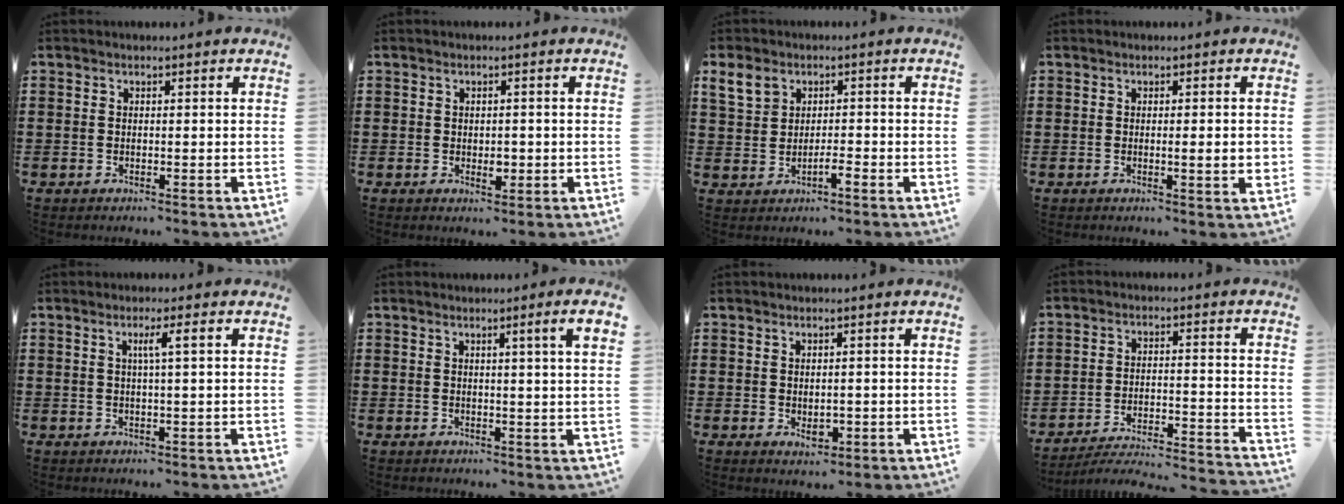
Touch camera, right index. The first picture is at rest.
{"total": 2.3, "force": [-0.3, 1.3, 1.8], "torque": [-0.025, -0.001, -0.007]}
{"total": 4.2, "force": [0.6, 2.9, 3.0], "torque": [-0.075, 0.009, 0.007]}
{"total": 2.5, "force": [-0.2, 0.2, 2.5], "torque": [-0.042, -0.005, -0.004]}
{"total": 2.7, "force": [0.6, -0.2, 2.6], "torque": [-0.050, -0.001, 0.005]}
{"total": 3.3, "force": [1.4, -0.7, 2.9], "torque": [-0.056, -0.006, 0.022]}
{"total": 2.0, "force": [0.0, 1.4, 1.4], "torque": [-0.020, -0.002, -0.001]}
{"total": 4.1, "force": [-3.9, 0.2, 1.2], "torque": [-0.034, -0.010, -0.084]}